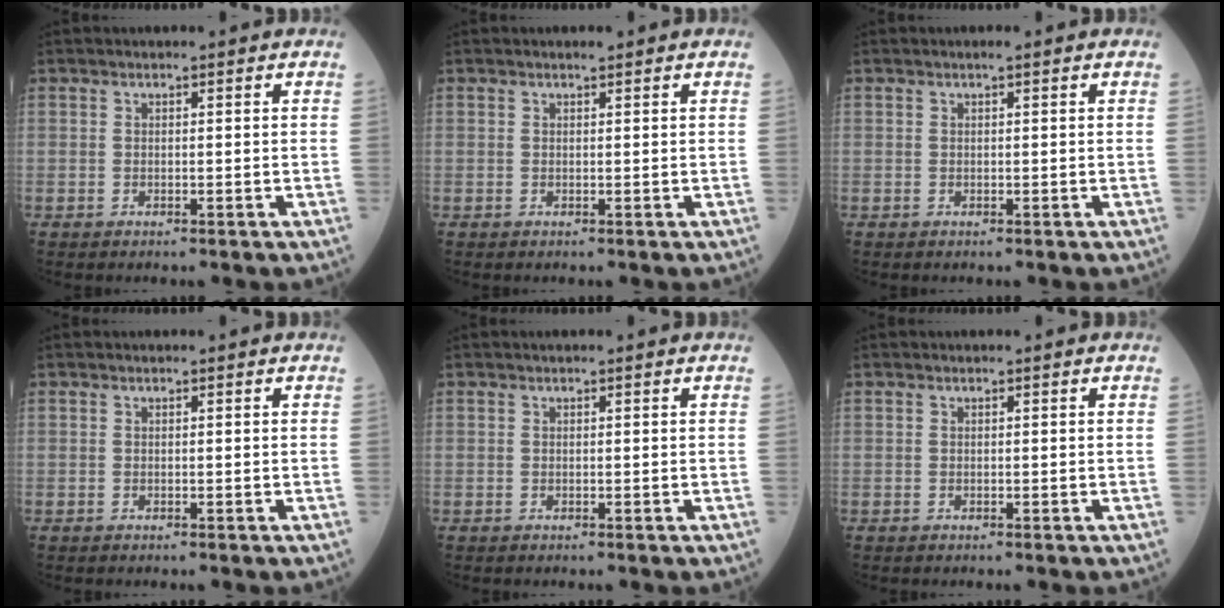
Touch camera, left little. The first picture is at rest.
{"total": 0.6, "force": [0.5, 0.1, 0.3], "torque": [-0.013, -0.001, 0.008]}
{"total": 0.0}
{"total": 0.0}
{"total": 0.0}
{"total": 0.0}